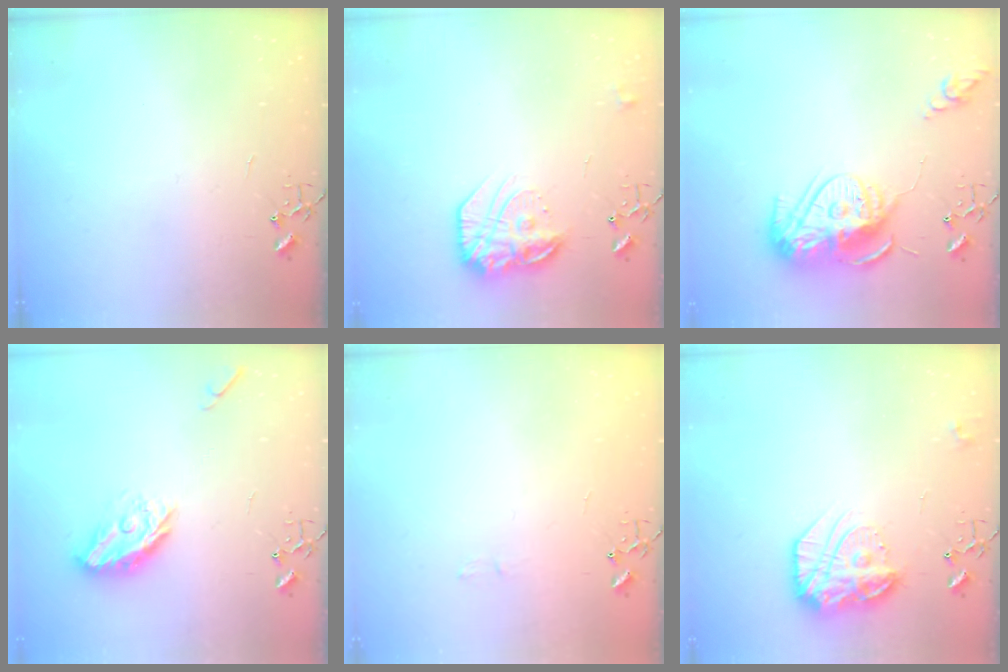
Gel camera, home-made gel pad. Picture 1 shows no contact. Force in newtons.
{"total": 17.3, "press": 17.2, "slide": 1.2}
{"total": 16.0, "press": 16.0, "slide": 1.5}
{"total": 11.3, "press": 11.3, "slide": 0.6}
{"total": 3.9, "press": 3.9, "slide": 0.5}
{"total": 17.5, "press": 17.5, "slide": 1.4}